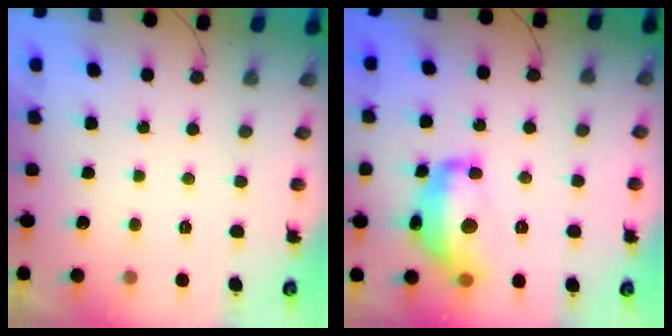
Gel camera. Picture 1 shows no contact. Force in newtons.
{"total": 14.9, "press": 14.9, "slide": 1.1}